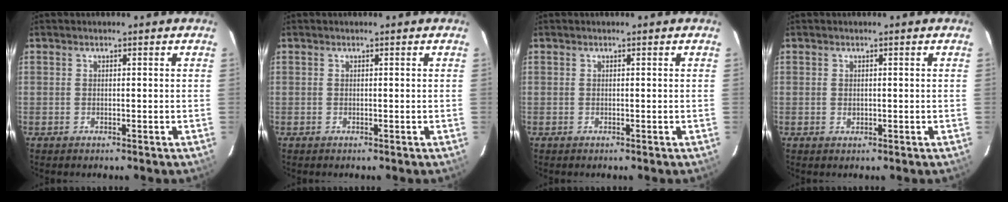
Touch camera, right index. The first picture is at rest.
{"total": 0.0}
{"total": 0.0}
{"total": 0.8, "force": [0.0, 0.7, 0.2], "torque": [0.000, 0.001, 0.002]}